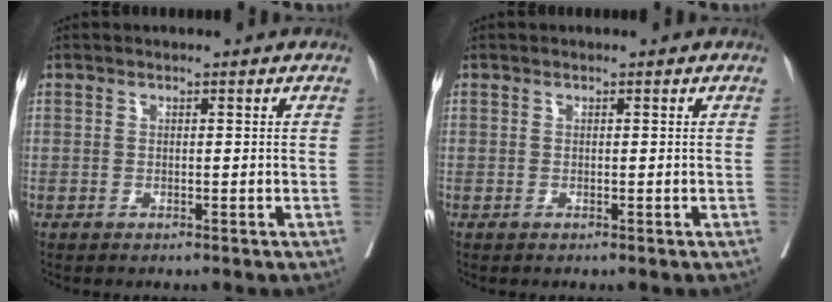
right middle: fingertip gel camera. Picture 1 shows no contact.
{"total": 0.0}